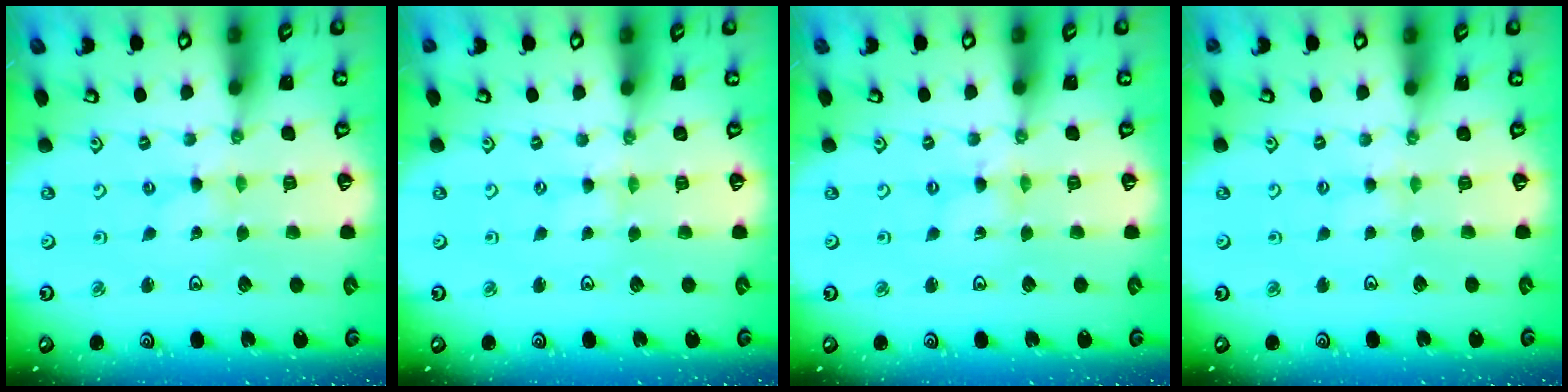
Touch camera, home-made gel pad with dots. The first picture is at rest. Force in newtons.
{"total": 0.5, "press": 0.5, "slide": 0.2}
{"total": 0.7, "press": 0.6, "slide": 0.2}
{"total": 2.8, "press": 2.8, "slide": 0.3}